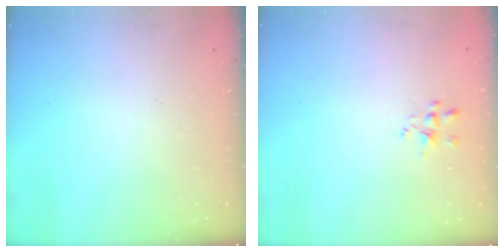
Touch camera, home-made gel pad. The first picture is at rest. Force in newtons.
{"total": 1.2, "press": 1.1, "slide": 0.5}